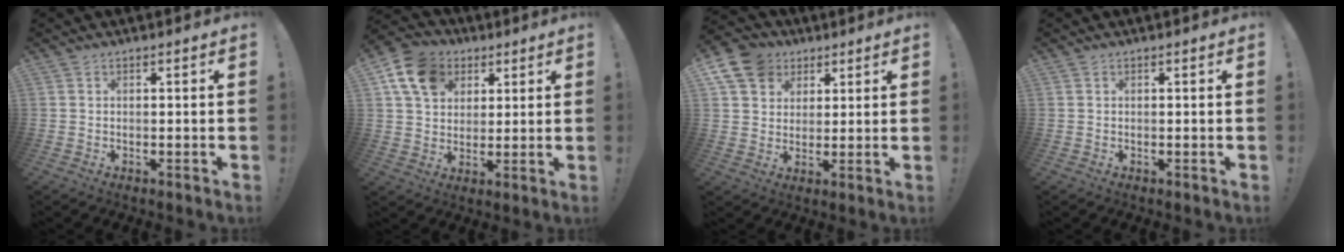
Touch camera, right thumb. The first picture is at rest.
{"total": 13.8, "force": [5.8, 10.6, 6.8], "torque": [-0.106, -0.017, 0.117]}
{"total": 11.4, "force": [5.4, 9.2, 4.2], "torque": [-0.069, -0.026, 0.110]}
{"total": 0.0}